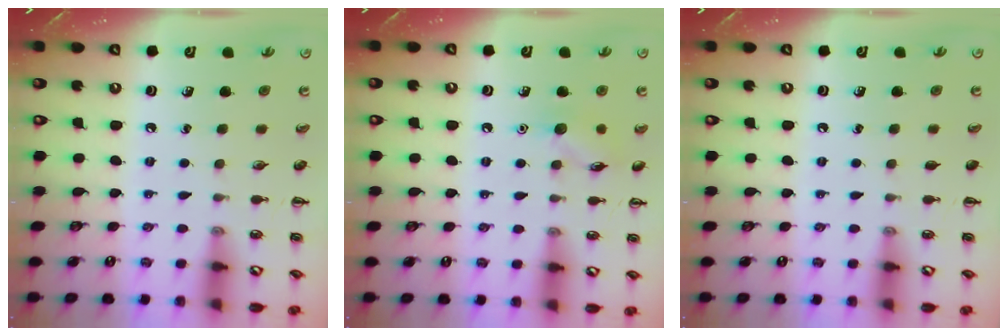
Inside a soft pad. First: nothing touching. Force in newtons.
{"total": 6.9, "press": 6.8, "slide": 1.3}
{"total": 0.0}